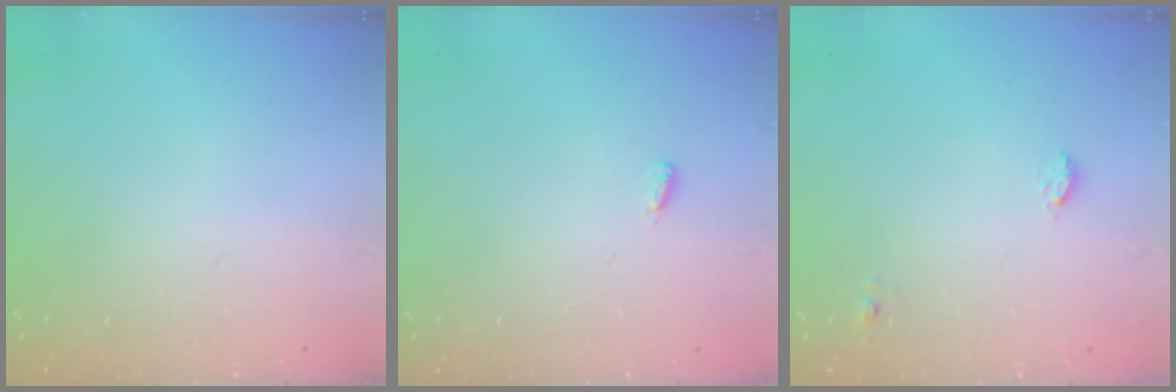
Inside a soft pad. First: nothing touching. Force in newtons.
{"total": 2.7, "press": 2.6, "slide": 0.9}
{"total": 5.9, "press": 4.3, "slide": 4.1}